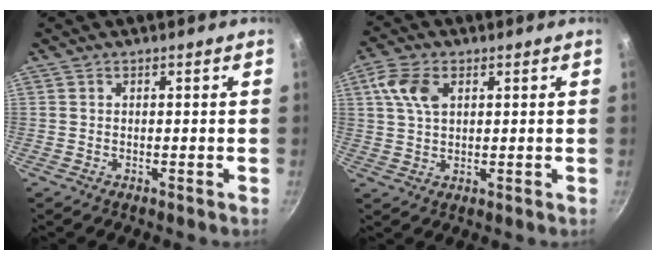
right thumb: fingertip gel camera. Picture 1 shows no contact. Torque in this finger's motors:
{"motor_torque": [0.94, 0.87, 0.46, 0.67, 0.25]}